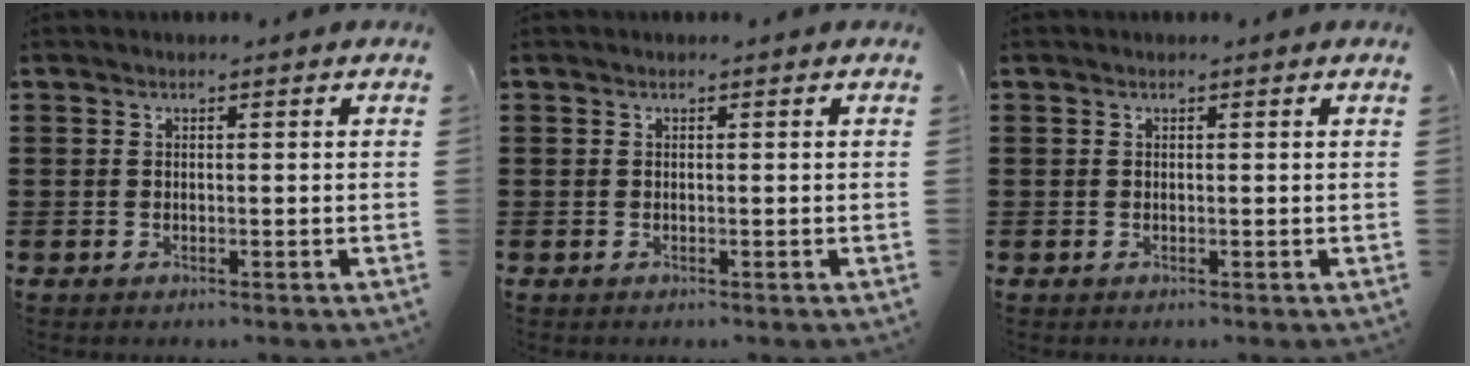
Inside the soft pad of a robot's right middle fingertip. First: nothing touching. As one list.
[{"total": 0.0}, {"total": 0.0}]